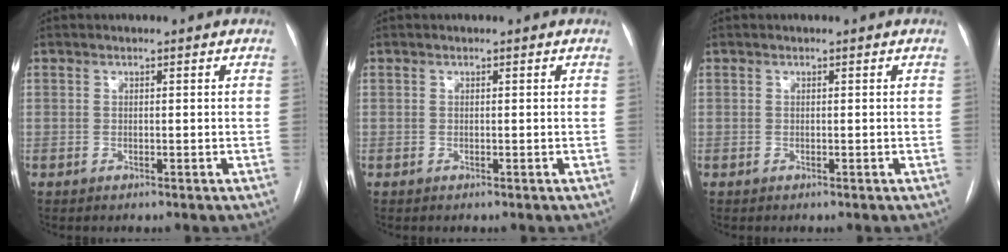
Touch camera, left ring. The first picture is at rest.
{"total": 0.0}
{"total": 0.0}